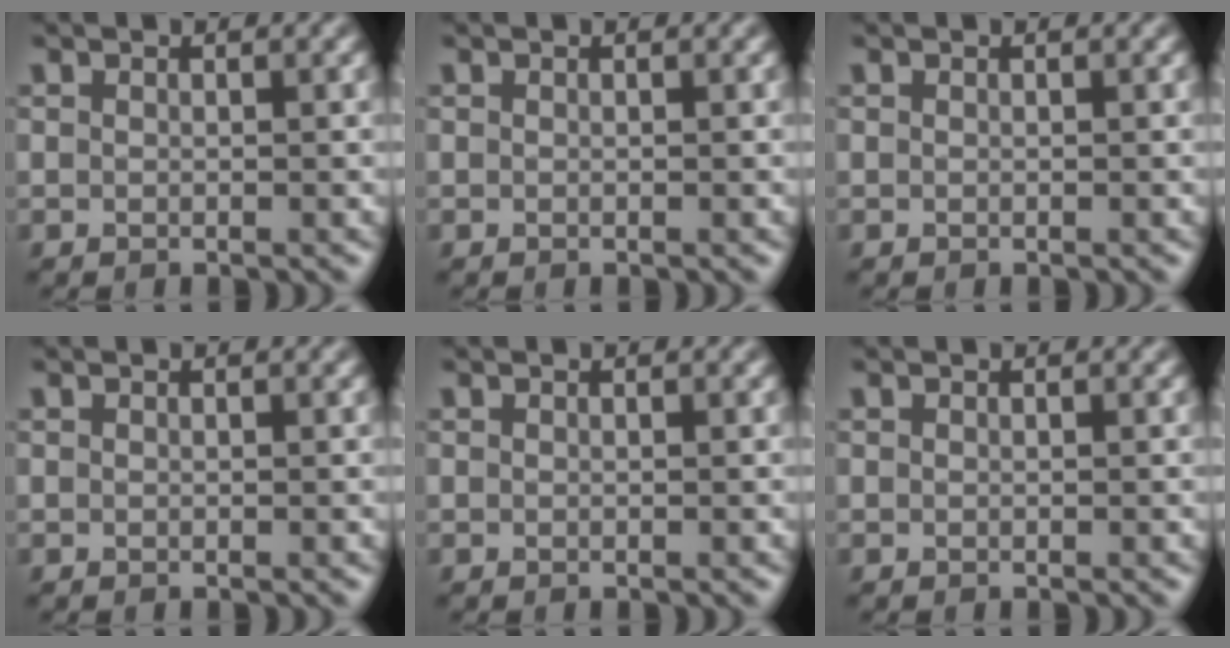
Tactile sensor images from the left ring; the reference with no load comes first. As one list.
[{"total": 0.0}, {"total": 0.0}, {"total": 0.0}, {"total": 0.0}, {"total": 0.0}]